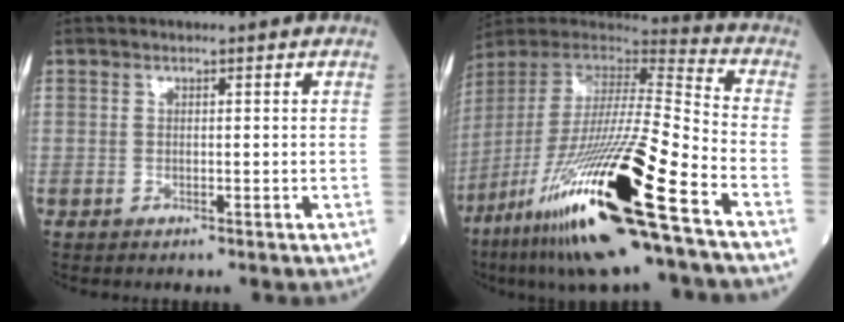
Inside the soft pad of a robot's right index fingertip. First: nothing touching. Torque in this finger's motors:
{"motor_torque": [2.14, 0.00, 1.05, 0.21]}